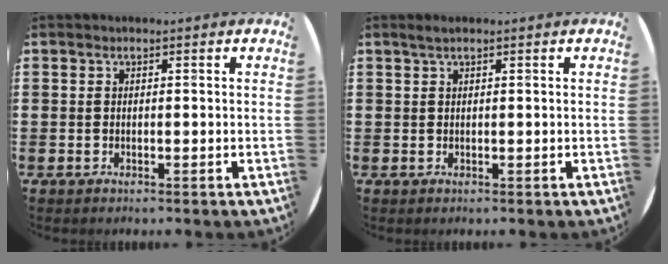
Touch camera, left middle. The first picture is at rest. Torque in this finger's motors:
{"motor_torque": [0.34, -0.25, 0.02, 0.00]}